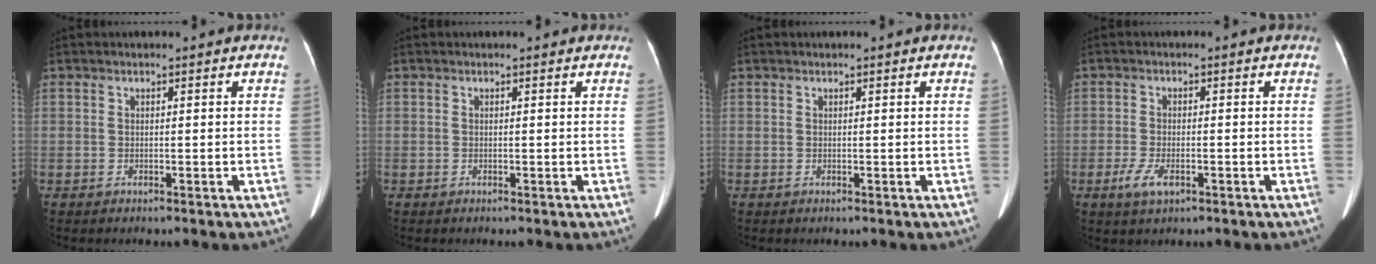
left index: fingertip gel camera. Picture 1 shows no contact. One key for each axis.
{"total": 0.0}
{"total": 0.0}
{"total": 3.7, "fx": -1.8, "fy": 1.5, "fz": 2.9, "tx": -0.068, "ty": -0.005, "tz": -0.029}